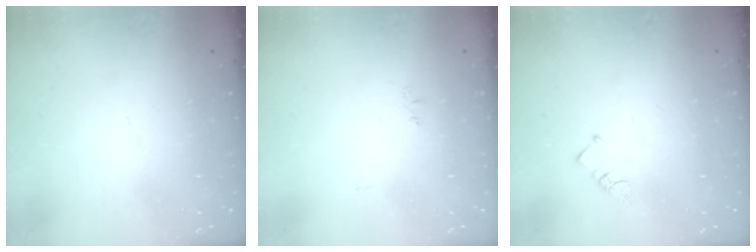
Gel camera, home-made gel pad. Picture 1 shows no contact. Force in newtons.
{"total": 4.3, "press": 4.3, "slide": 0.6}
{"total": 1.9, "press": 1.9, "slide": 0.3}